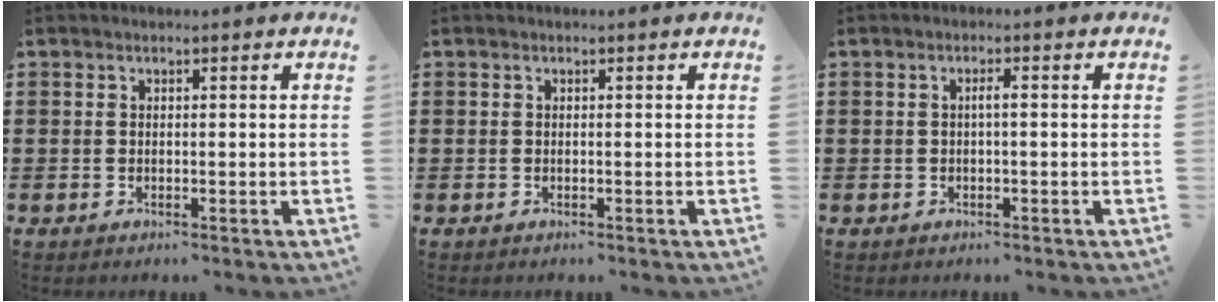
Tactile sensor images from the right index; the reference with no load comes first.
{"total": 0.0}
{"total": 1.3, "force": [-0.2, 0.1, 1.3], "torque": [-0.025, 0.001, -0.005]}